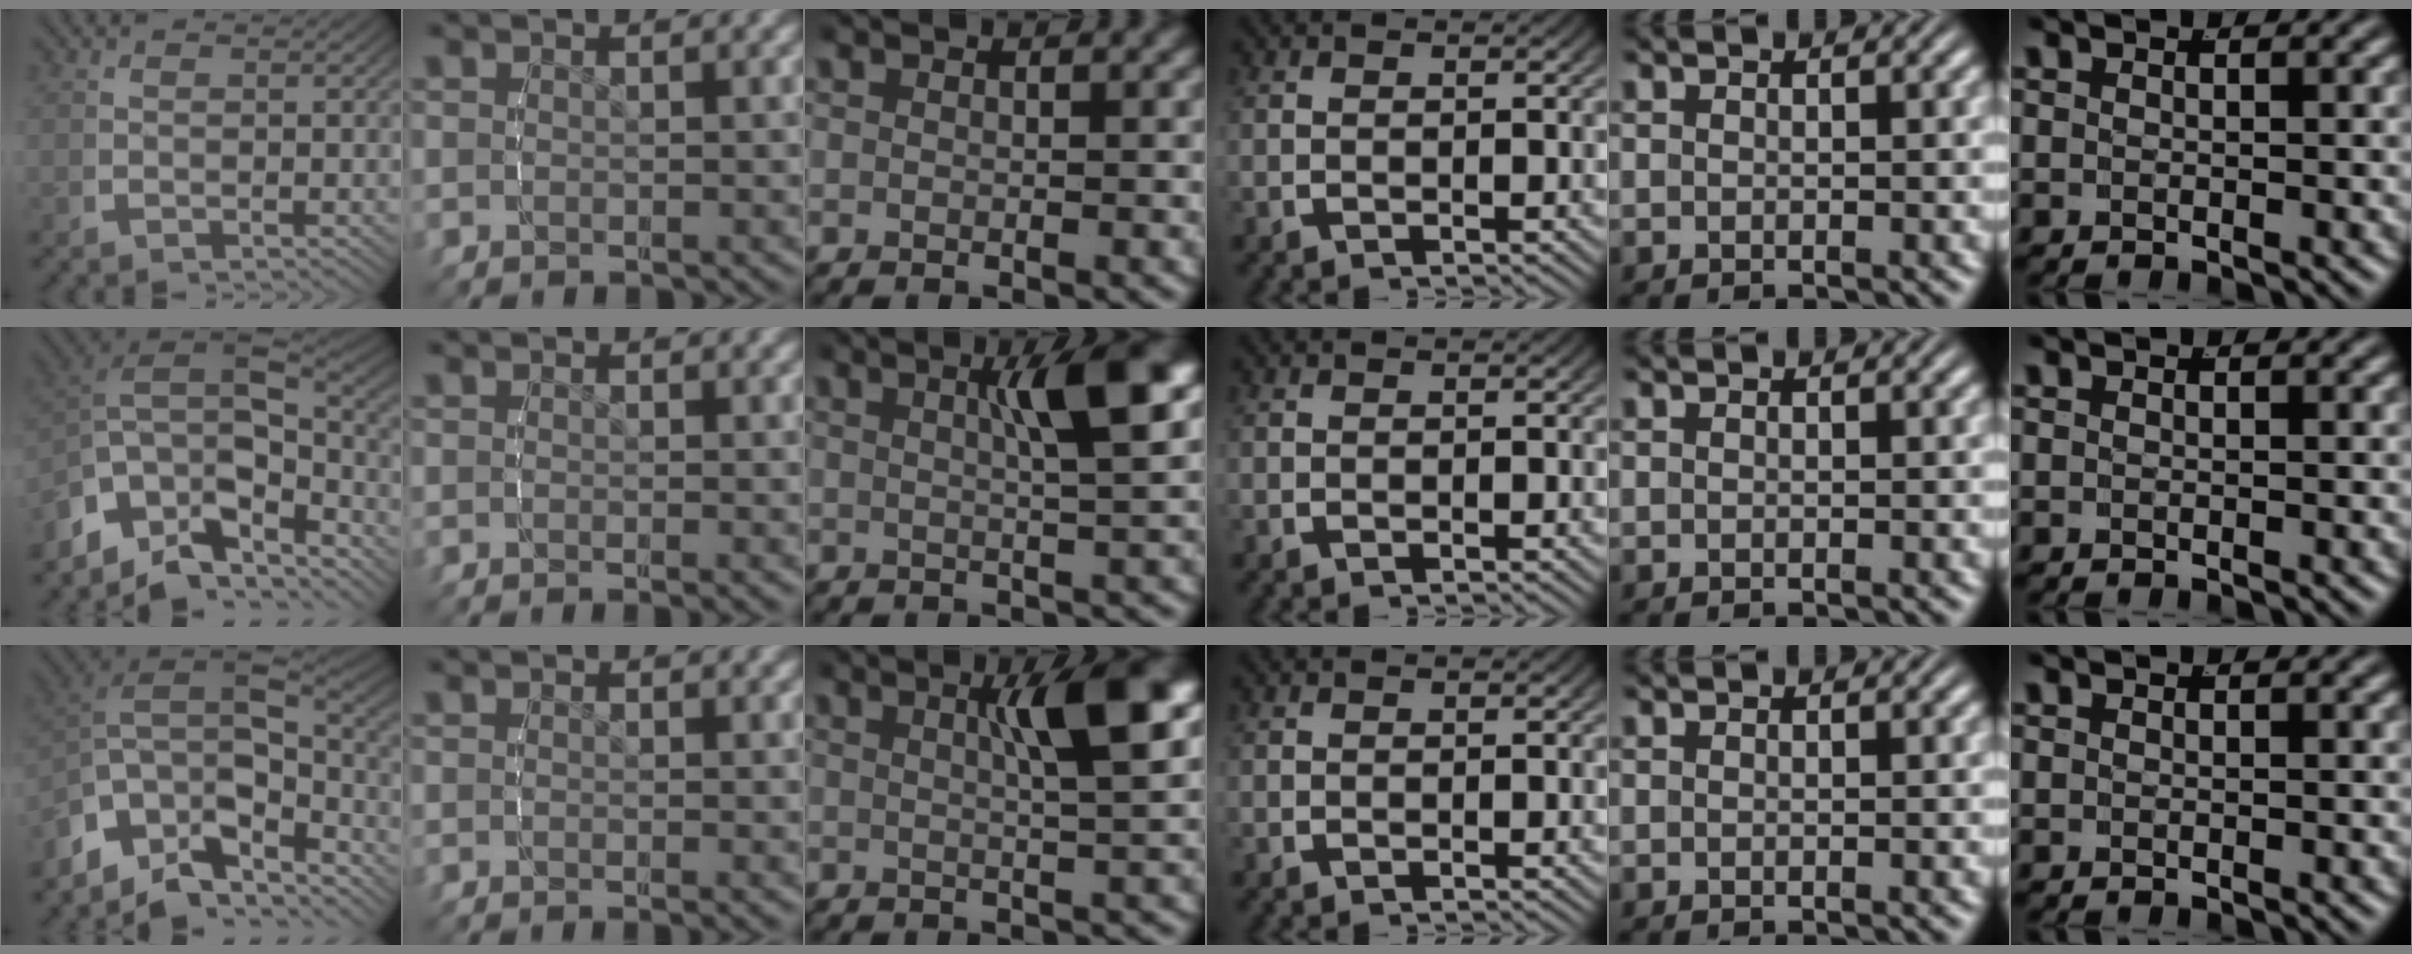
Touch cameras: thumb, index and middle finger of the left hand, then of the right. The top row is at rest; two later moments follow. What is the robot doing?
{"motion": "lift_and_place", "object": "air blower"}